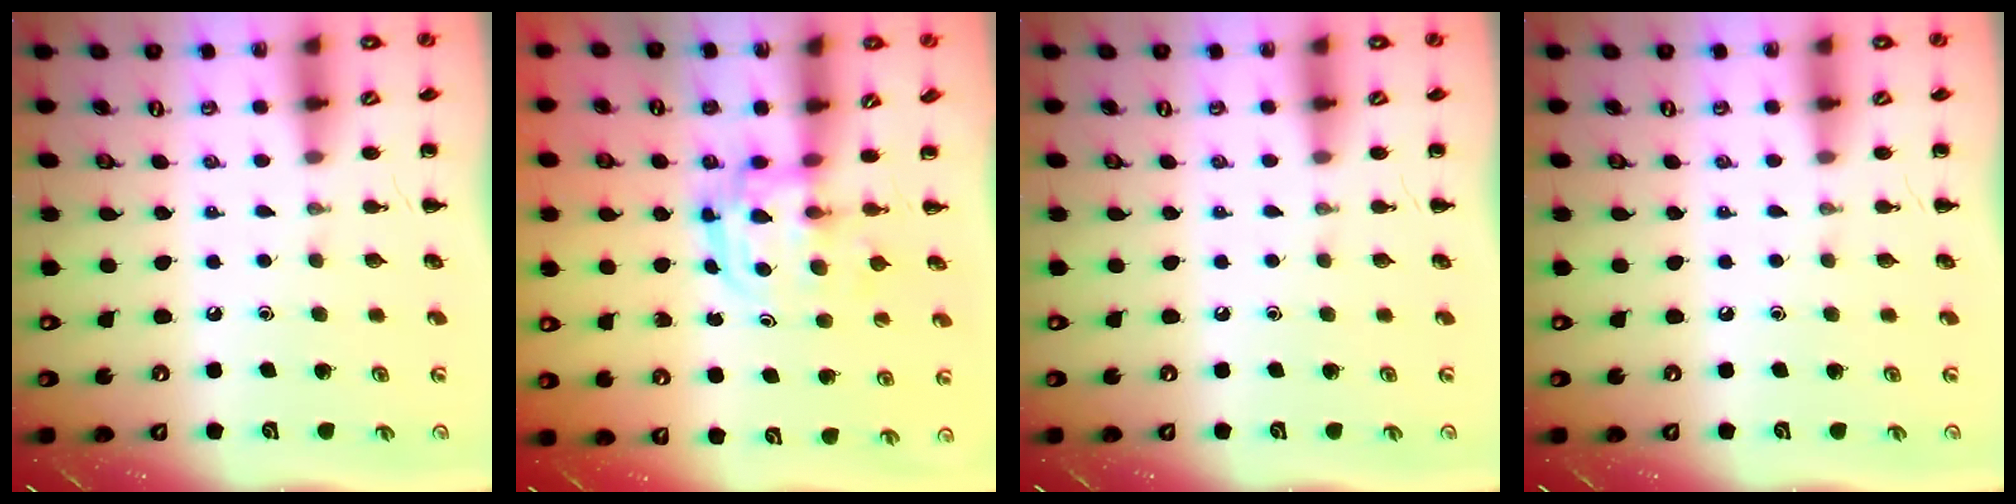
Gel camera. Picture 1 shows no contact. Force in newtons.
{"total": 2.7, "press": 2.7, "slide": 0.3}
{"total": 0.0}
{"total": 0.0}